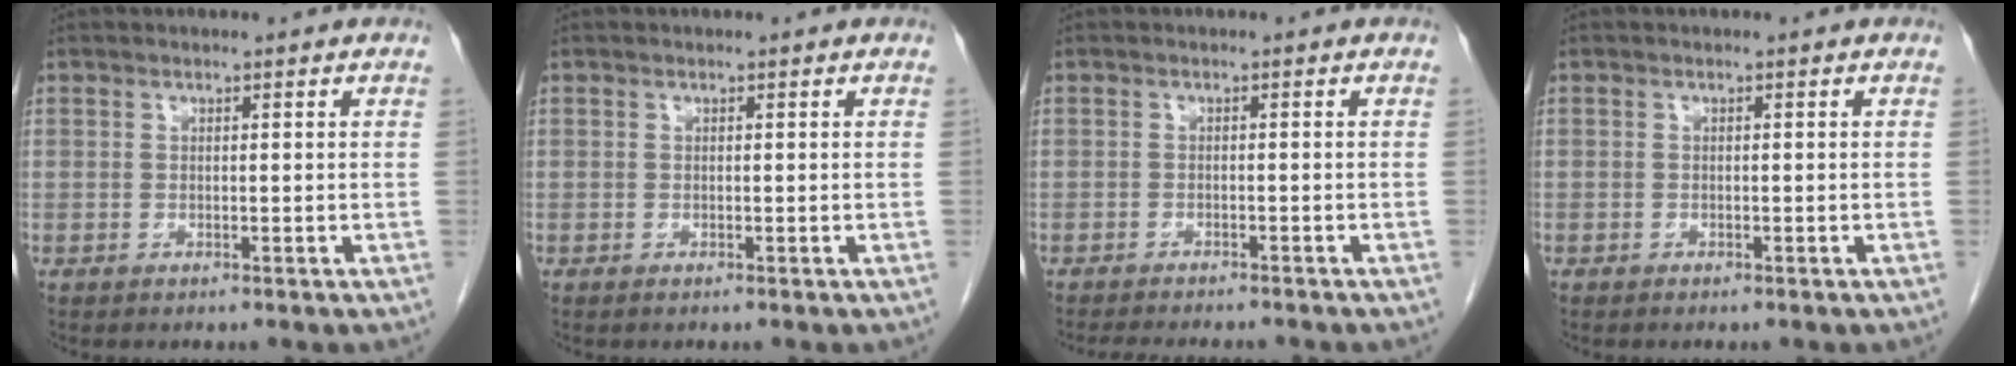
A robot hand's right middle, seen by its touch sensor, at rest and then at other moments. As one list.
[{"total": 0.0}, {"total": 8.3, "force": [-7.6, 1.4, 3.2], "torque": [-0.047, -0.012, -0.100]}, {"total": 0.0}]